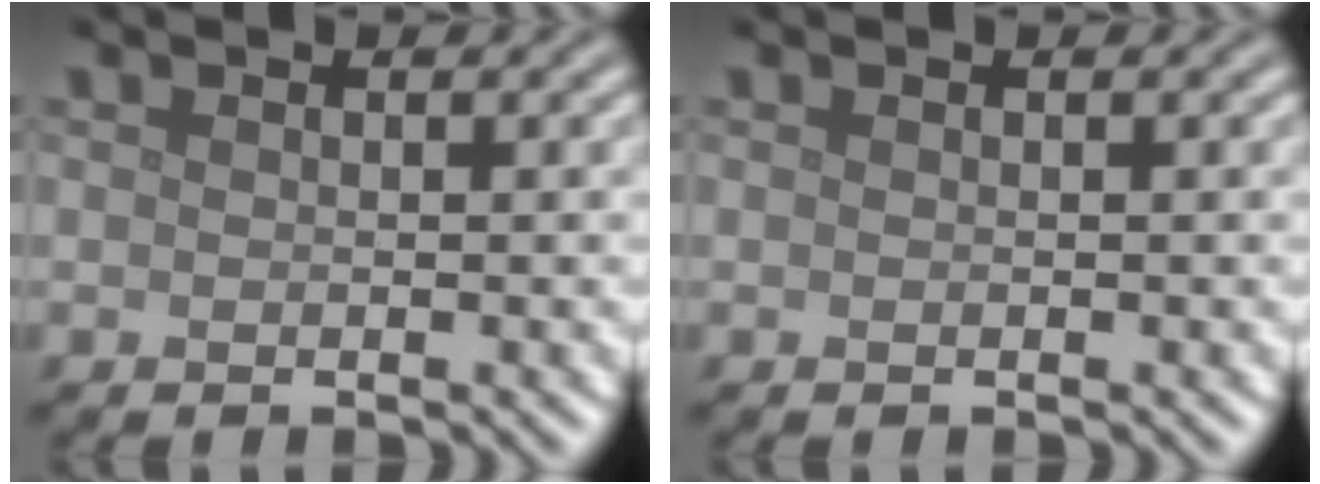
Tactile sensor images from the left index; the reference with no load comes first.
{"total": 0.0}